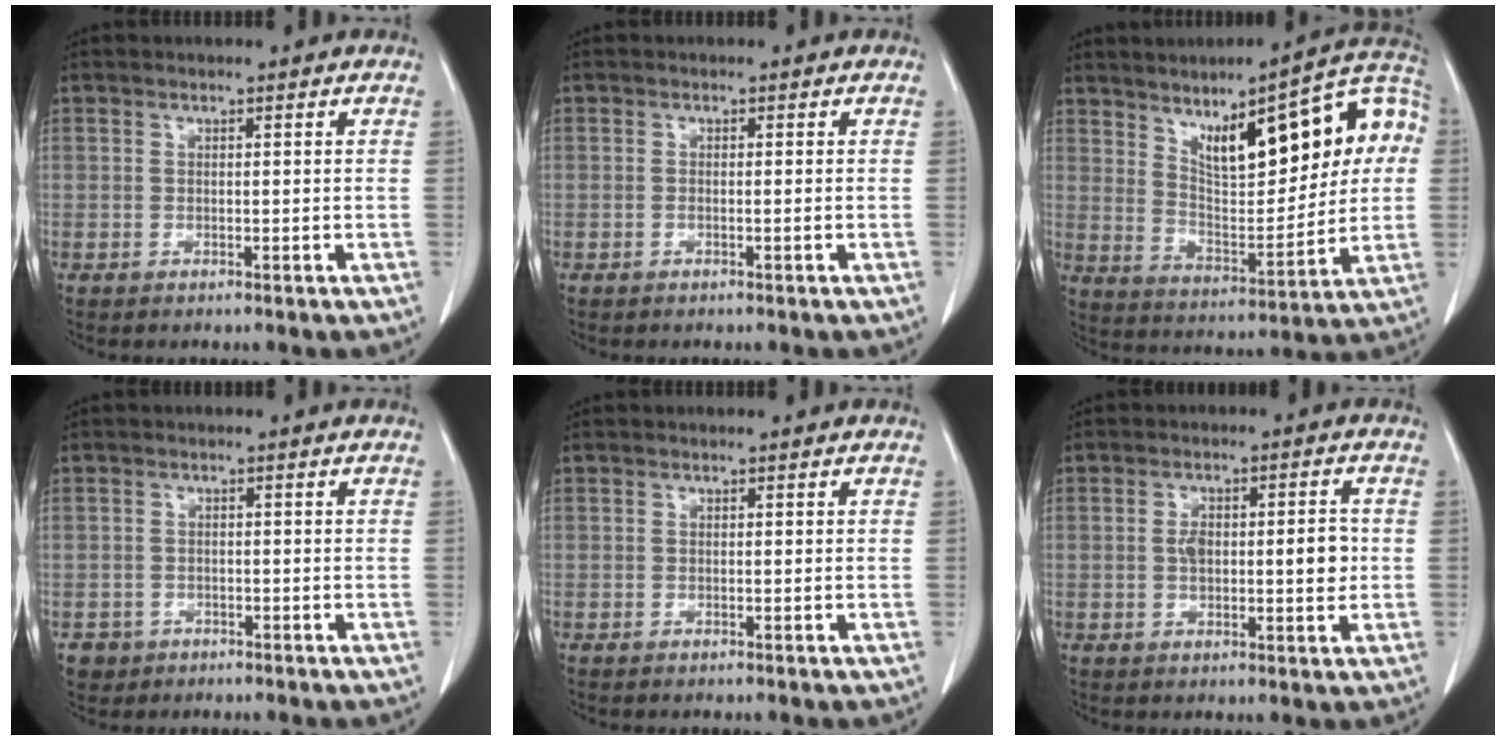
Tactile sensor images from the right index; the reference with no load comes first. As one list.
[{"total": 0.5, "force": [-0.2, 0.0, 0.5], "torque": [-0.011, -0.001, -0.001]}, {"total": 19.9, "force": [6.2, 5.9, 17.9], "torque": [-0.262, 0.033, 0.099]}, {"total": 2.6, "force": [-1.1, 2.3, -0.2], "torque": [0.005, 0.010, -0.017]}, {"total": 0.0}, {"total": 7.0, "force": [0.1, 2.6, 6.5], "torque": [-0.104, 0.007, 0.004]}]